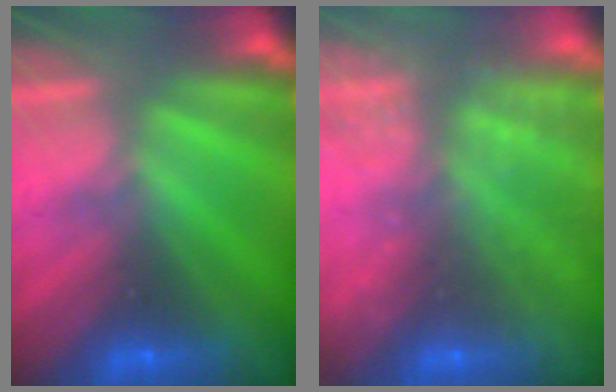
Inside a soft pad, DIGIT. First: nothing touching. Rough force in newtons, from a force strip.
{"total": 9.1}